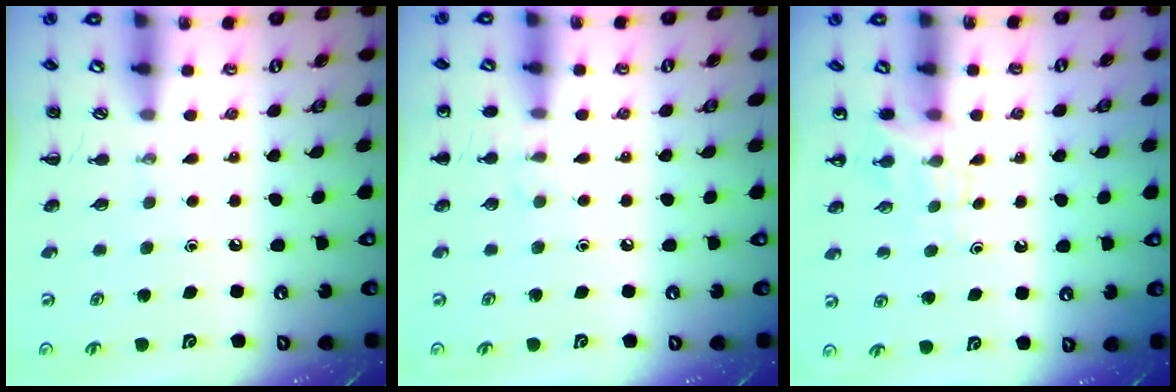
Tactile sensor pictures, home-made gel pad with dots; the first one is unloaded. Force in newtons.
{"total": 5.1, "press": 4.9, "slide": 1.7}
{"total": 3.8, "press": 3.6, "slide": 1.3}